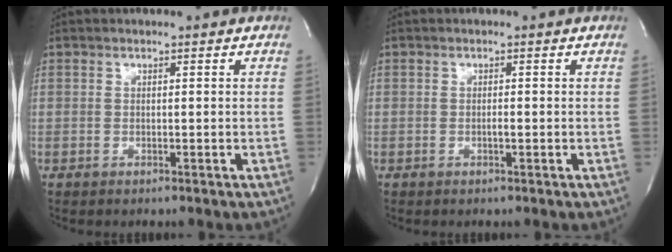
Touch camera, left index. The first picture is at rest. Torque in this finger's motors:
{"motor_torque": [0.22, 0.03, -0.02, 0.00]}